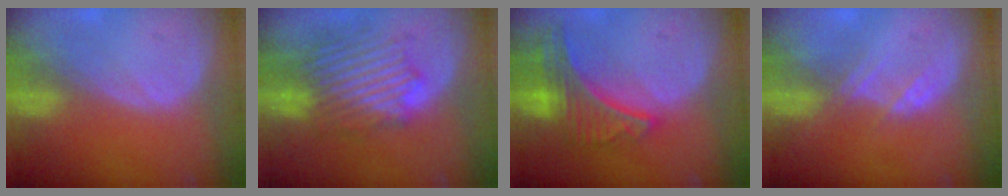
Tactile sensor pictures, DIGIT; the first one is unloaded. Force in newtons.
{"total": 8.7, "press": 8.6, "slide": 1.6}
{"total": 9.0, "press": 7.9, "slide": 4.4}
{"total": 2.3, "press": 2.3, "slide": 0.2}